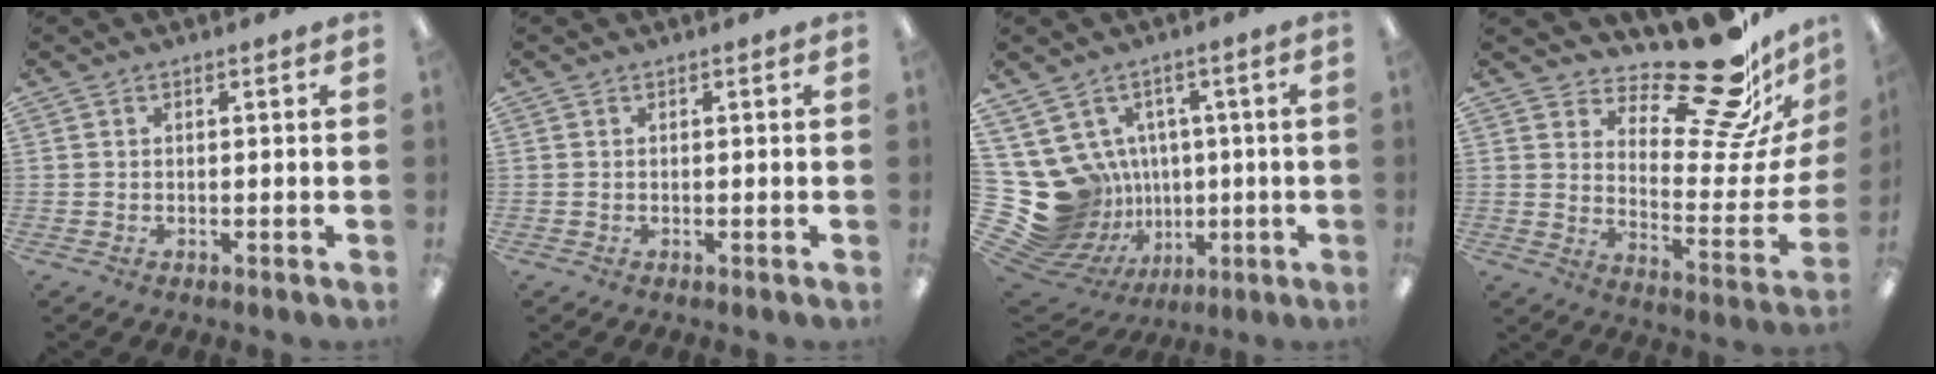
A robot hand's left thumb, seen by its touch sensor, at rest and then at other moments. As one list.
[{"total": 0.0}, {"total": 16.3, "force": [0.9, 15.3, 5.6], "torque": [-0.153, -0.022, 0.057]}, {"total": 22.9, "force": [18.2, 6.8, 12.0], "torque": [-0.144, -0.145, 0.295]}]